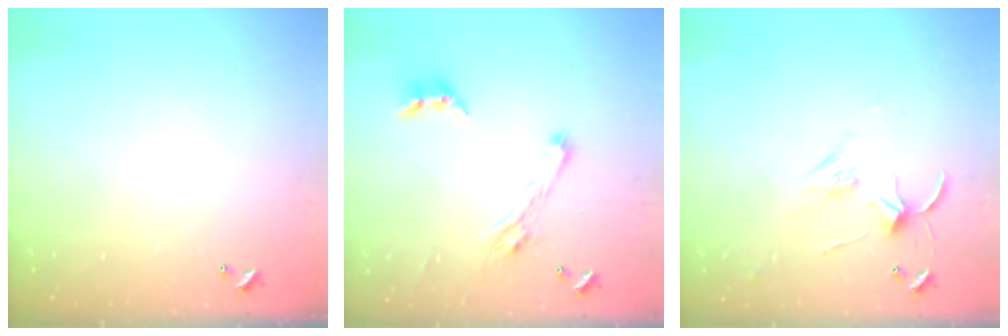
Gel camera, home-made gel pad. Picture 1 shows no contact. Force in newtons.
{"total": 6.6, "press": 6.5, "slide": 1.5}
{"total": 2.7, "press": 2.7, "slide": 0.4}